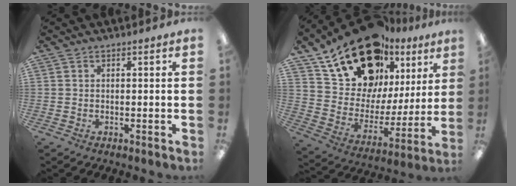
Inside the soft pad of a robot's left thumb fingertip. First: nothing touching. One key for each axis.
{"total": 22.5, "fx": 16.6, "fy": 11.3, "fz": 10.2, "tx": -0.189, "ty": -0.104, "tz": 0.304}